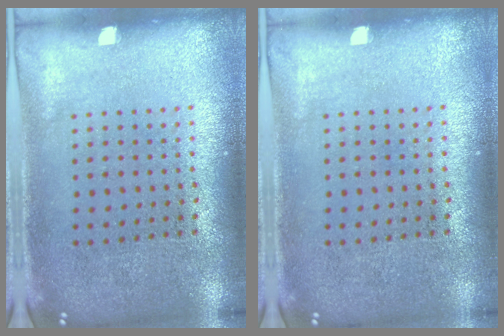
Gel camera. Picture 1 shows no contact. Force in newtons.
{"total": 0.0}